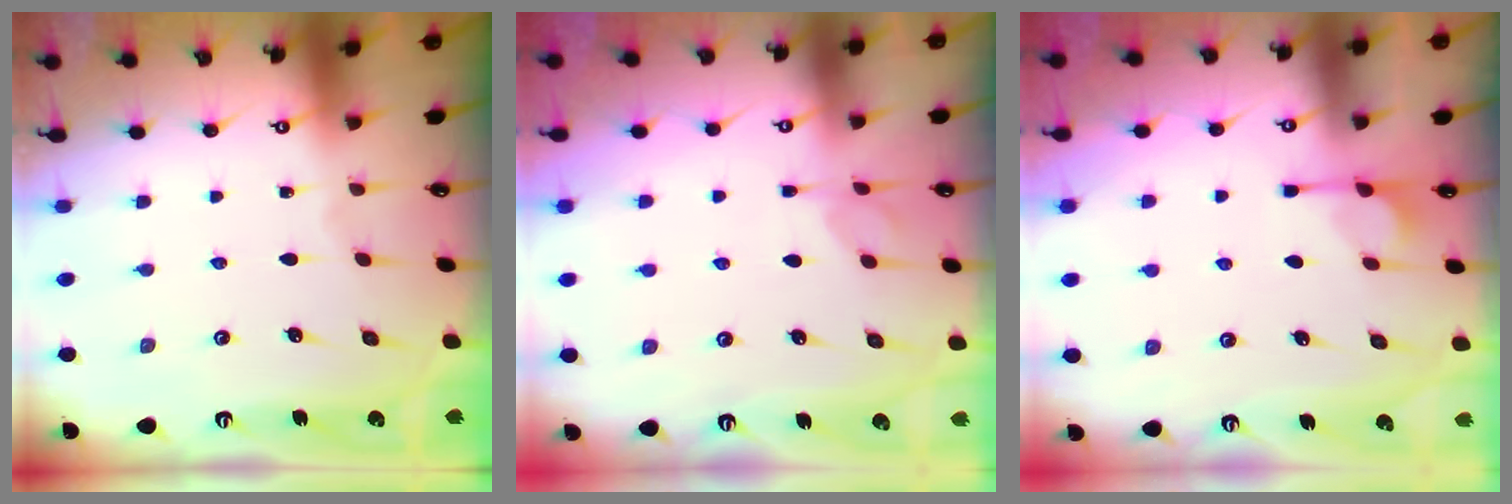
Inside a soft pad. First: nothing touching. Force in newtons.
{"total": 1.9, "press": 1.7, "slide": 0.8}
{"total": 0.9, "press": 0.1, "slide": 0.9}